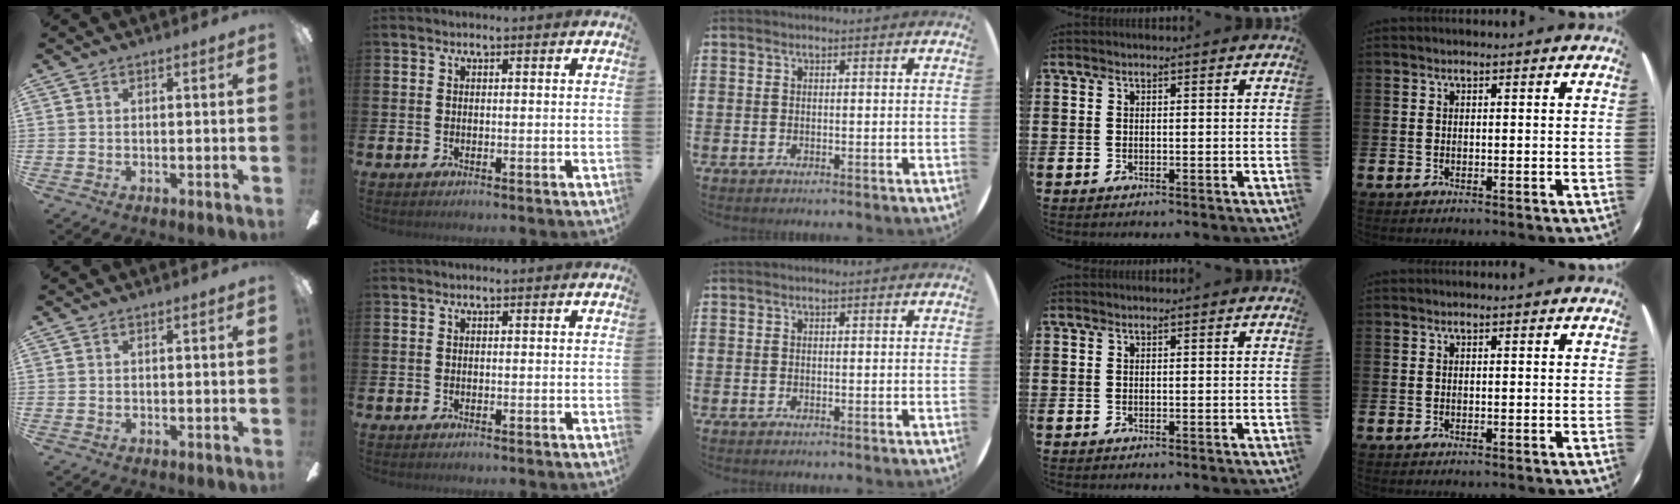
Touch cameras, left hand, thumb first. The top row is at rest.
{}